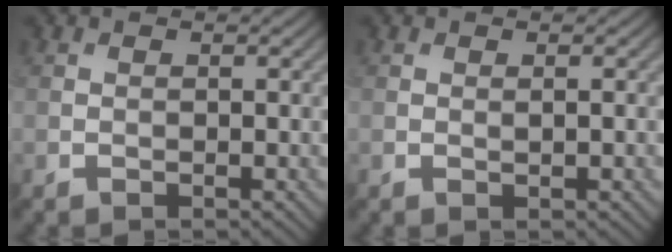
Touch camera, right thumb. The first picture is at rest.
{"total": 0.5, "force": [0.1, 0.1, 0.5], "torque": [-0.008, -0.001, 0.002]}